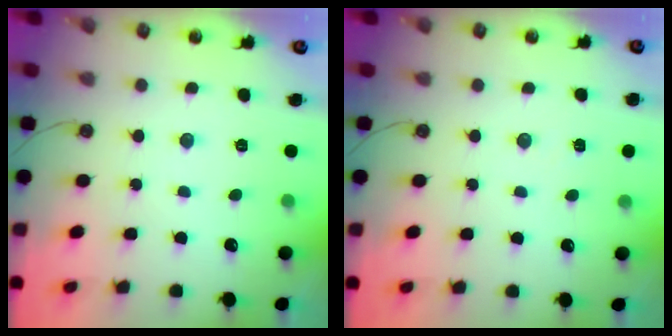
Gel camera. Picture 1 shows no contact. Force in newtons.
{"total": 3.1, "press": 2.4, "slide": 2.0}